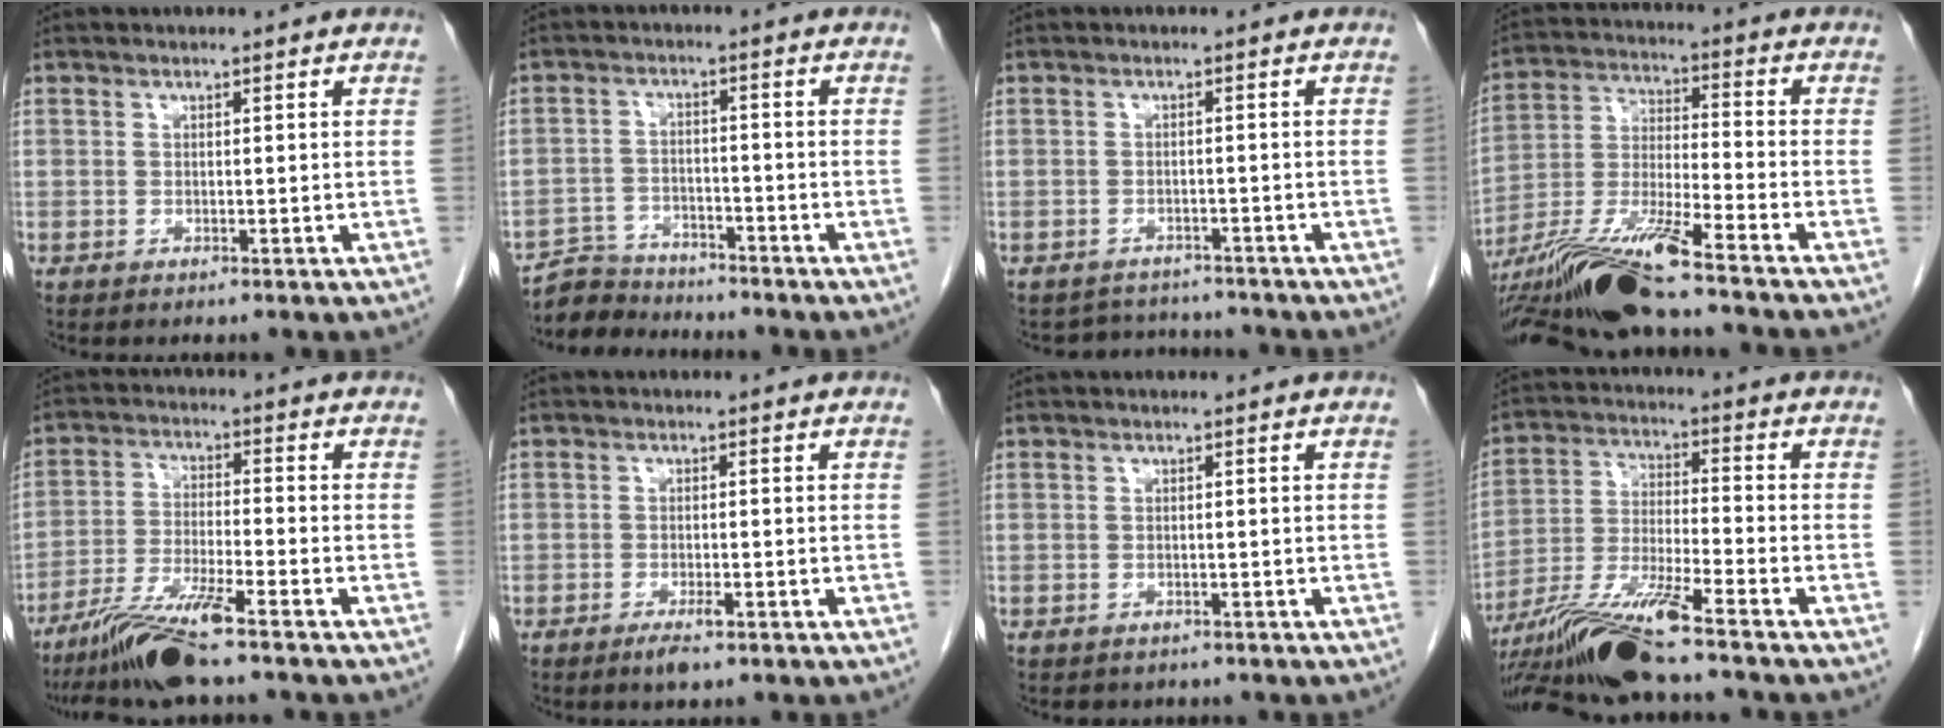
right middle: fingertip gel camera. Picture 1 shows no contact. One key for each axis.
{"total": 5.7, "fx": -5.5, "fy": 1.4, "fz": -0.5, "tx": 0.009, "ty": -0.002, "tz": -0.098}
{"total": 4.4, "fx": -4.3, "fy": 1.0, "fz": -0.3, "tx": 0.001, "ty": 0.009, "tz": -0.059}
{"total": 16.4, "fx": -12.9, "fy": -0.5, "fz": 10.2, "tx": -0.216, "ty": -0.025, "tz": -0.241}
{"total": 9.2, "fx": -7.1, "fy": -0.5, "fz": 5.9, "tx": -0.117, "ty": -0.030, "tz": -0.134}
{"total": 2.3, "fx": -1.4, "fy": 0.4, "fz": 1.7, "tx": -0.032, "ty": -0.003, "tz": -0.024}
{"total": 1.9, "fx": -1.6, "fy": 0.9, "fz": 0.3, "tx": -0.014, "ty": -0.003, "tz": -0.018}
{"total": 12.5, "fx": -10.1, "fy": -1.1, "fz": 7.2, "tx": -0.144, "ty": -0.017, "tz": -0.187}